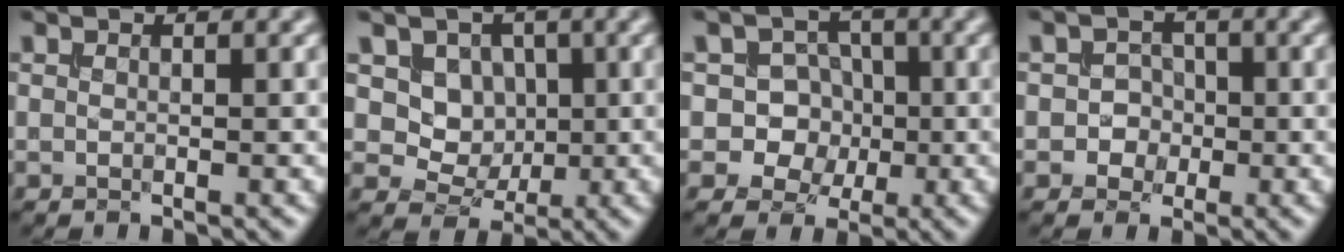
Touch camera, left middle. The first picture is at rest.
{"total": 4.9, "force": [1.4, 4.0, 2.4], "torque": [-0.045, -0.012, 0.029]}
{"total": 5.8, "force": [-0.6, 5.4, 2.0], "torque": [-0.011, 0.029, -0.039]}
{"total": 2.0, "force": [-0.5, 1.9, 0.5], "torque": [0.012, 0.000, -0.017]}